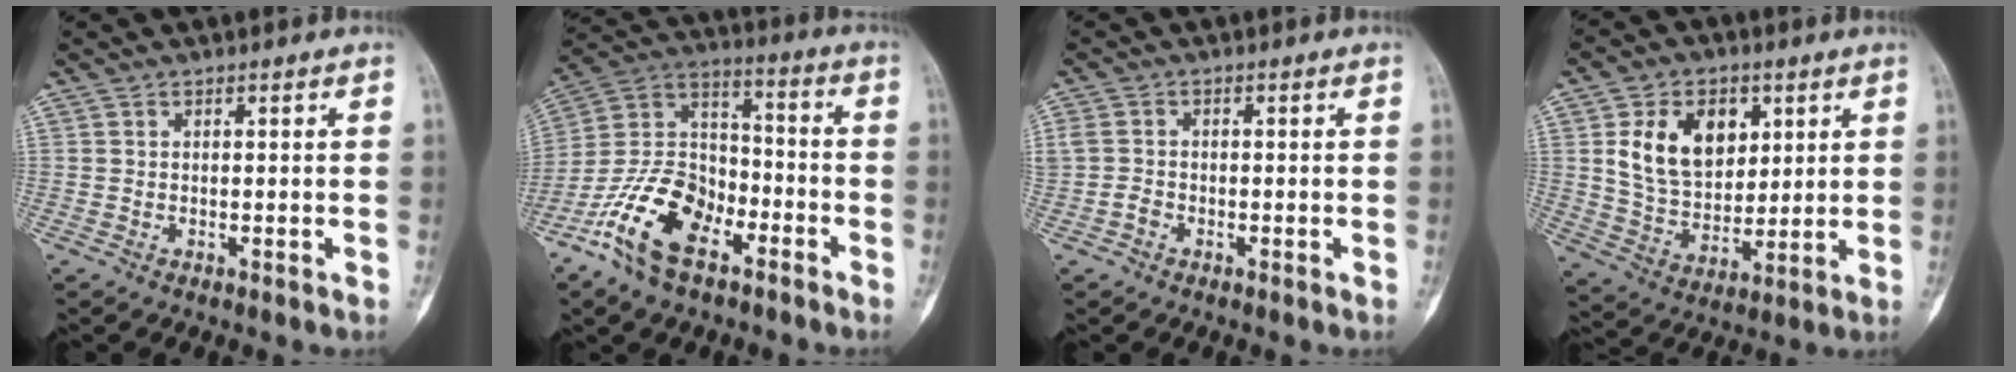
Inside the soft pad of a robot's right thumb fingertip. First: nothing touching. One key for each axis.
{"total": 17.1, "fx": -9.4, "fy": 9.4, "fz": 10.7, "tx": -0.196, "ty": 0.068, "tz": -0.182}
{"total": 2.7, "fx": -1.0, "fy": 2.2, "fz": 1.2, "tx": -0.027, "ty": 0.015, "tz": -0.018}
{"total": 14.3, "fx": 4.5, "fy": 10.1, "fz": 9.1, "tx": -0.117, "ty": -0.016, "tz": 0.089}